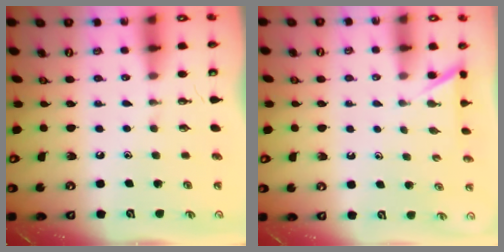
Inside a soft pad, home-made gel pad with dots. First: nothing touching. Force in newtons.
{"total": 1.6, "press": 1.6, "slide": 0.2}